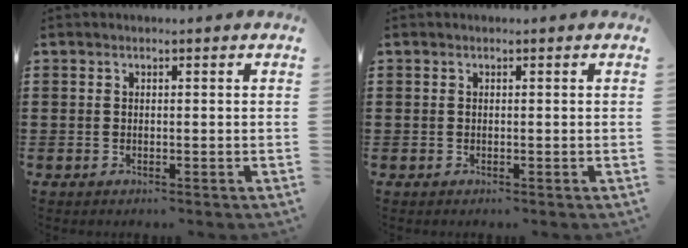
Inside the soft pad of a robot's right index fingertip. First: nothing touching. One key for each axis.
{"total": 0.0}